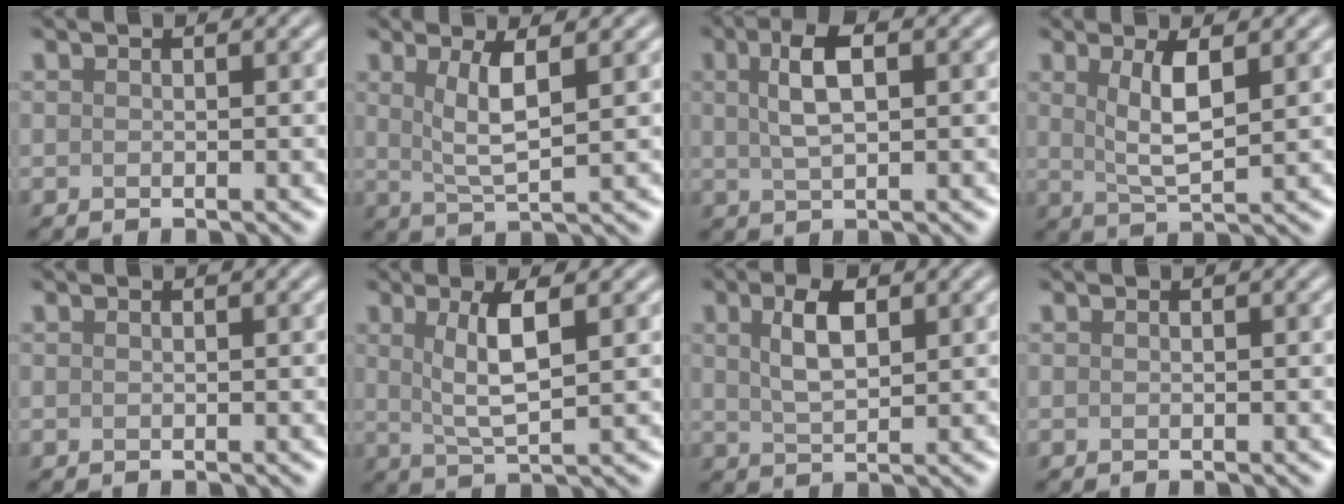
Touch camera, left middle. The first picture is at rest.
{"total": 3.6, "force": [1.2, 0.8, 3.3], "torque": [-0.065, -0.006, 0.026]}
{"total": 4.0, "force": [1.2, 1.6, 3.5], "torque": [-0.073, 0.008, 0.020]}
{"total": 3.7, "force": [1.2, 1.0, 3.4], "torque": [-0.067, -0.005, 0.024]}
{"total": 0.0}
{"total": 4.2, "force": [1.2, 1.0, 3.9], "torque": [-0.079, -0.002, 0.026]}
{"total": 3.7, "force": [1.3, 1.7, 3.0], "torque": [-0.063, 0.004, 0.027]}
{"total": 0.0}